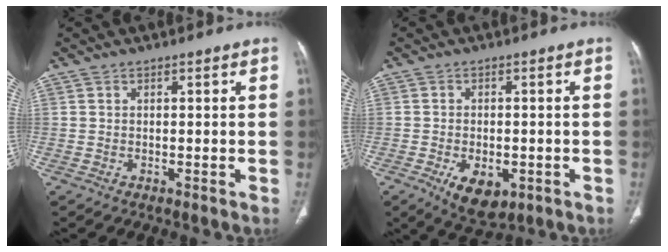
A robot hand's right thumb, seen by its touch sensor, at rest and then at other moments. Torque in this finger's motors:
{"motor_torque": [-0.16, 0.33, -0.12, 0.12, 0.11]}